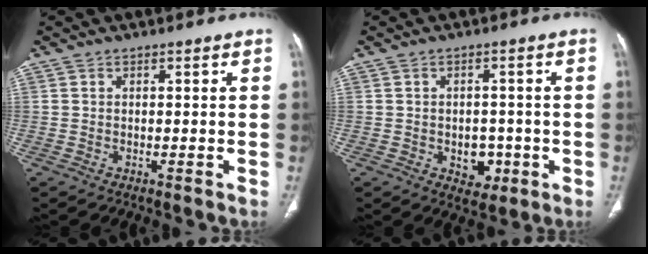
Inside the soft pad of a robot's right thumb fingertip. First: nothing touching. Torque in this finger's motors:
{"motor_torque": [3.48, 0.18, 0.71, -0.37, -0.01]}